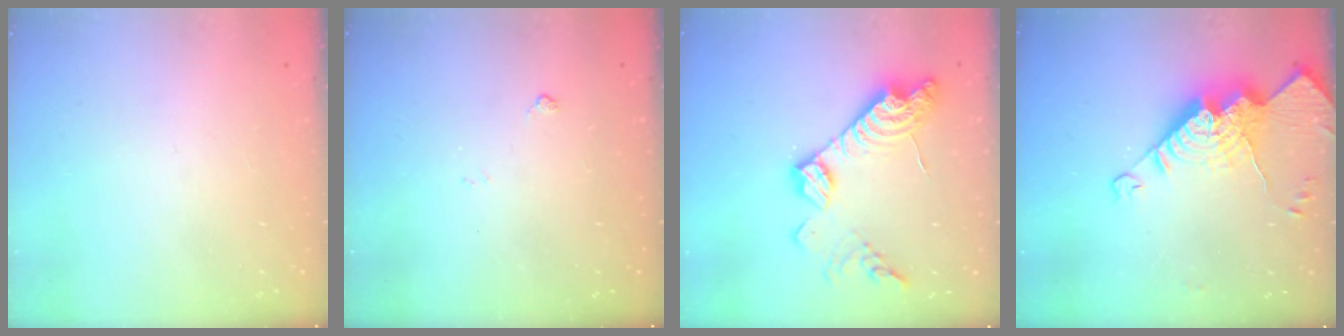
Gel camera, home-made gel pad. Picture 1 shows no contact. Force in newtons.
{"total": 3.8, "press": 3.7, "slide": 0.7}
{"total": 17.0, "press": 17.0, "slide": 1.1}
{"total": 18.6, "press": 18.5, "slide": 2.0}